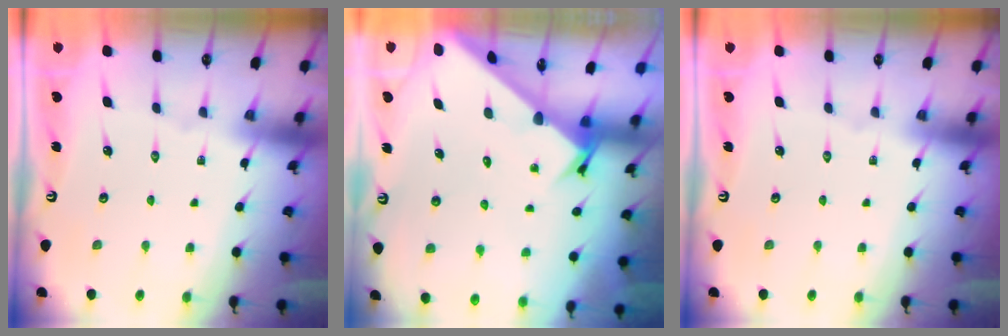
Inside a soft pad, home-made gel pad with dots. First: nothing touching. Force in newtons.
{"total": 2.6, "press": 2.6, "slide": 0.3}
{"total": 0.0}